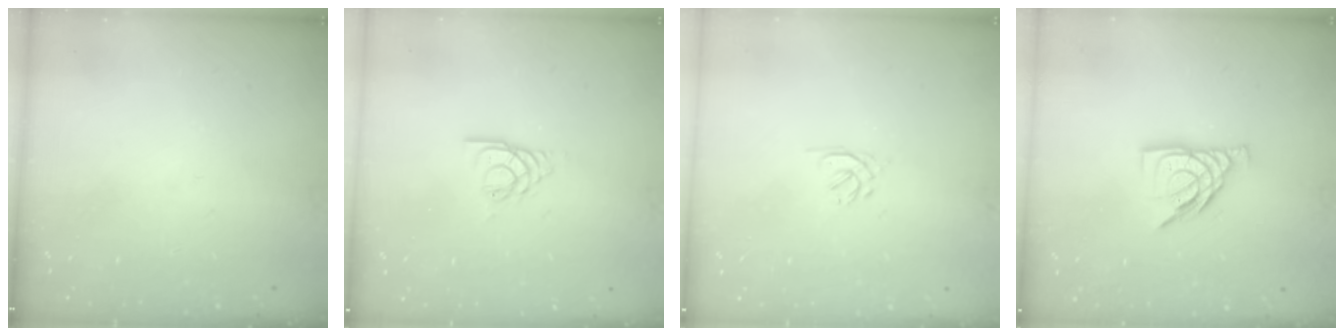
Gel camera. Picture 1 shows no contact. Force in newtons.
{"total": 3.5, "press": 3.5, "slide": 0.4}
{"total": 1.3, "press": 1.2, "slide": 0.5}
{"total": 9.1, "press": 9.1, "slide": 0.8}